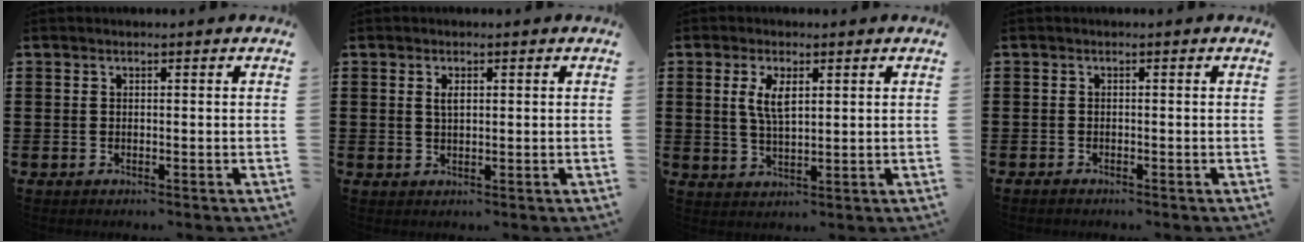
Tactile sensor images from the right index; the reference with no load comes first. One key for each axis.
{"total": 1.7, "fx": 0.5, "fy": 0.7, "fz": 1.5, "tx": -0.031, "ty": 0.005, "tz": 0.007}
{"total": 4.5, "fx": 1.4, "fy": 1.7, "fz": 4.0, "tx": -0.084, "ty": 0.005, "tz": 0.023}
{"total": 0.6, "fx": -0.6, "fy": 0.2, "fz": 0.0, "tx": -0.001, "ty": 0.001, "tz": -0.013}